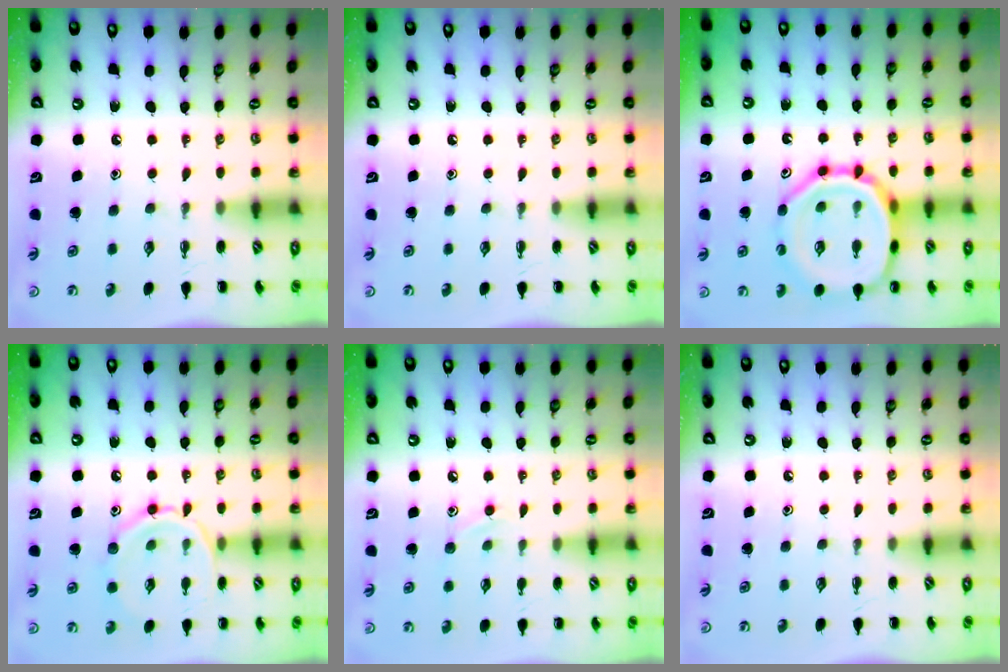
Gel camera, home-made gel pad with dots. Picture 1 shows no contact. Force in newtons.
{"total": 0.0}
{"total": 18.9, "press": 18.8, "slide": 2.1}
{"total": 11.3, "press": 11.3, "slide": 0.6}
{"total": 6.3, "press": 5.9, "slide": 2.1}
{"total": 0.0}